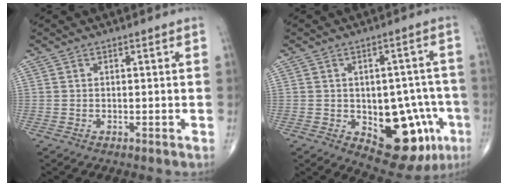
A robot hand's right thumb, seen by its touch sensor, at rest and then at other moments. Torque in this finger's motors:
{"motor_torque": [2.26, 1.70, 0.76, -0.88, 0.27]}